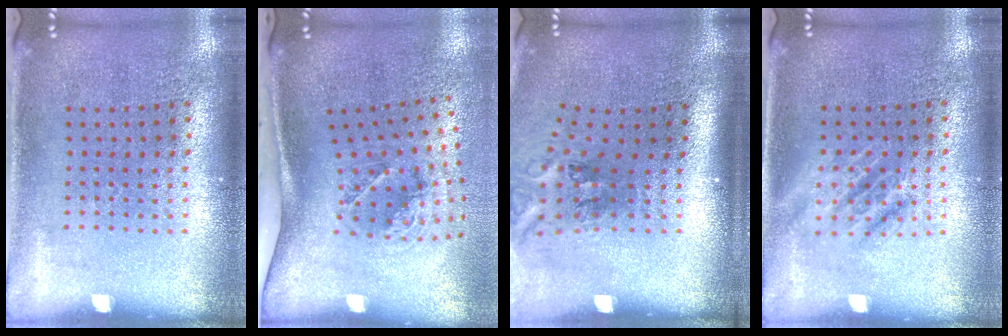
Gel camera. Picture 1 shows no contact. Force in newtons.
{"total": 2.0, "press": 1.3, "slide": 1.5}
{"total": 1.8, "press": 1.1, "slide": 1.4}
{"total": 1.2, "press": 1.2, "slide": 0.2}